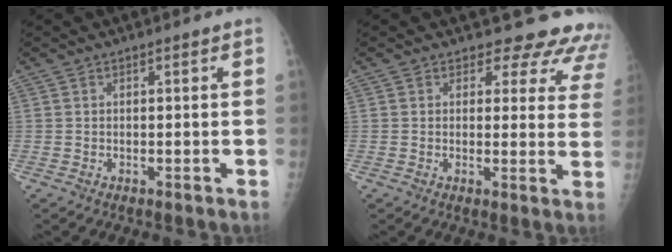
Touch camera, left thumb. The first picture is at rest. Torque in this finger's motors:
{"motor_torque": [-0.04, 0.09, -0.36, -0.30, 0.02]}